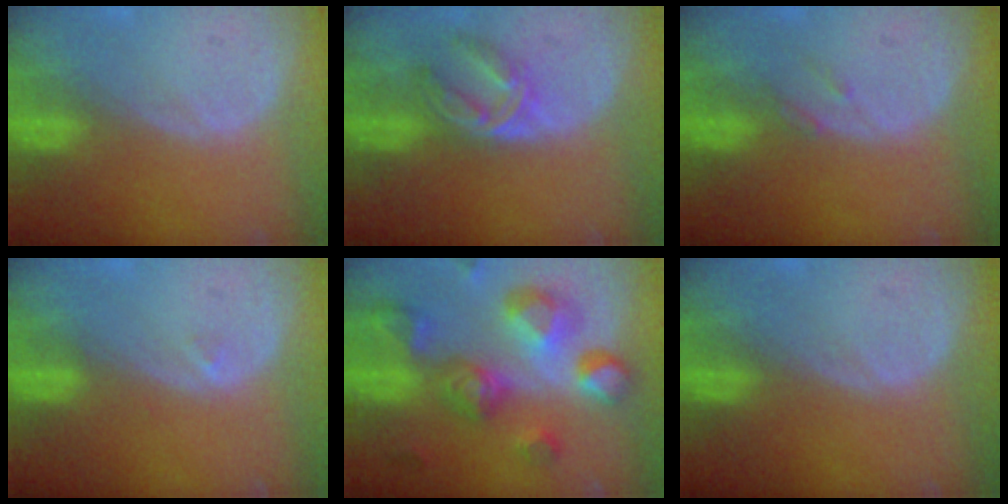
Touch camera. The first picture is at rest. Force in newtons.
{"total": 6.0, "press": 5.0, "slide": 3.3}
{"total": 1.2, "press": 1.2, "slide": 0.3}
{"total": 0.5, "press": 0.5, "slide": 0.2}
{"total": 11.2, "press": 10.1, "slide": 5.0}
{"total": 0.0}